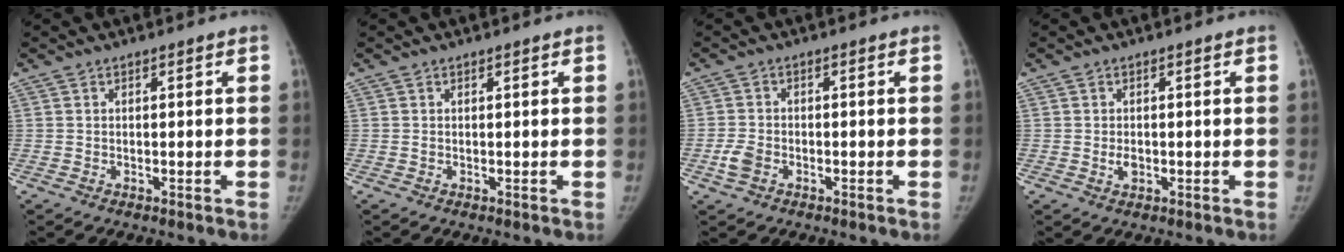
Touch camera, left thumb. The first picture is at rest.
{"total": 0.0}
{"total": 3.2, "force": [-1.4, 2.1, 1.9], "torque": [-0.043, 0.006, -0.027]}
{"total": 1.7, "force": [-0.2, 1.2, 1.2], "torque": [-0.016, 0.001, -0.003]}